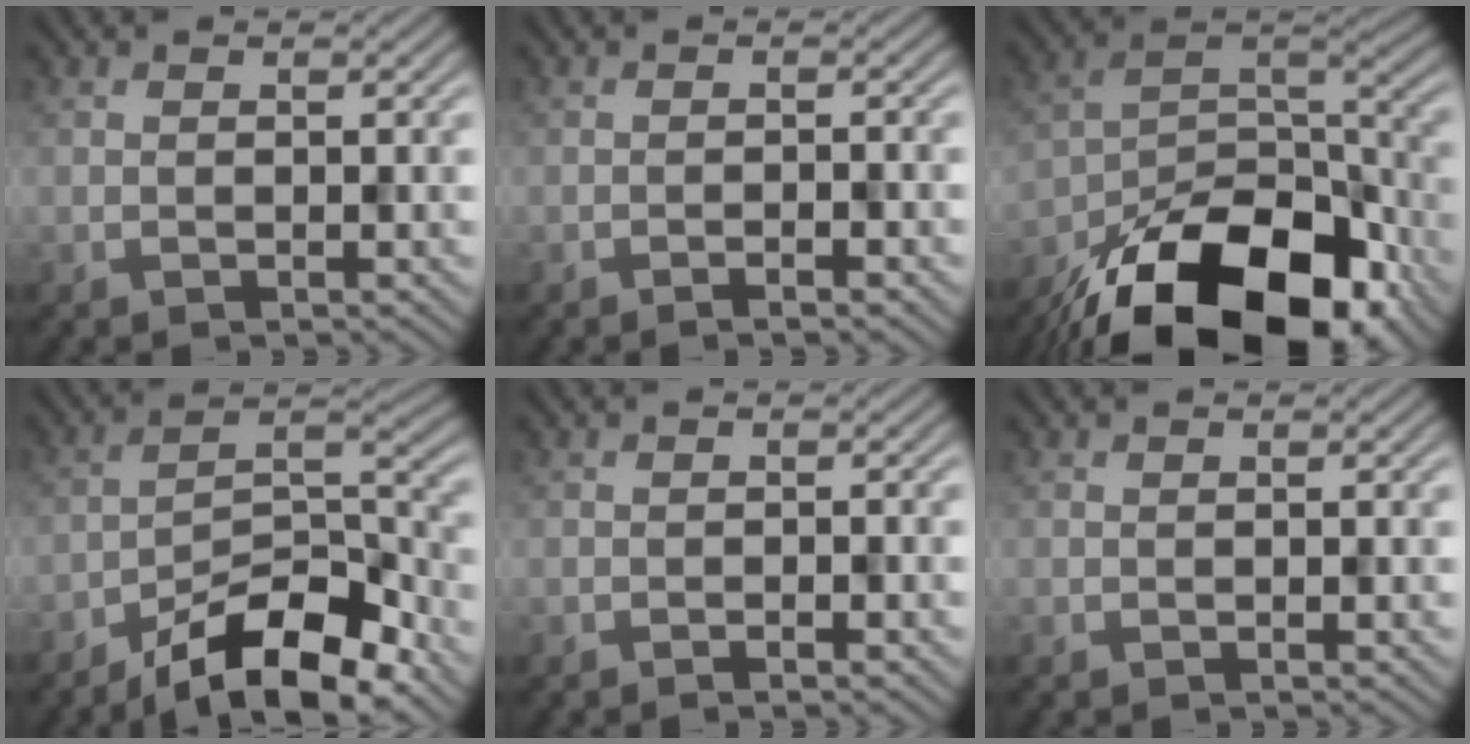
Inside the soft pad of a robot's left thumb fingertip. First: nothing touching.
{"total": 1.6, "force": [-1.0, 0.2, 1.2], "torque": [-0.017, 0.003, -0.018]}
{"total": 19.1, "force": [-12.9, 9.2, 10.7], "torque": [-0.212, -0.044, -0.198]}
{"total": 12.4, "force": [-8.8, 3.9, 7.8], "torque": [-0.121, 0.003, -0.170]}
{"total": 1.0, "force": [-0.6, 0.1, 0.7], "torque": [-0.011, 0.000, -0.011]}
{"total": 0.0}